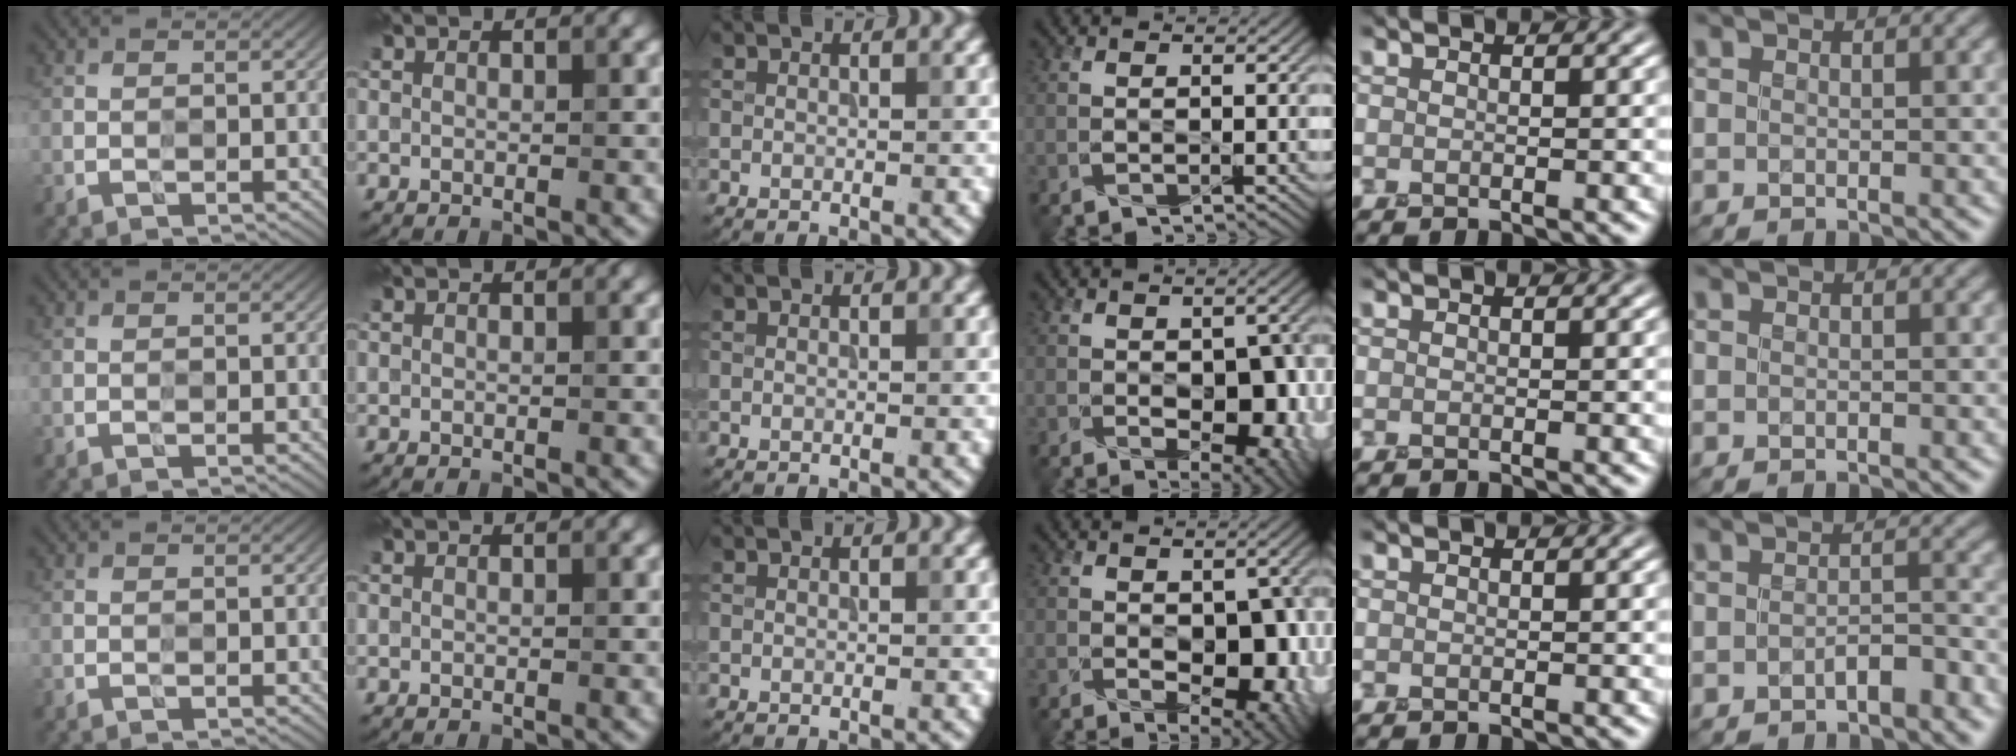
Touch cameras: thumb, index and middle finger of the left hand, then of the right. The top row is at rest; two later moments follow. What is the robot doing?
{"motion": "twist", "object": "kettle"}